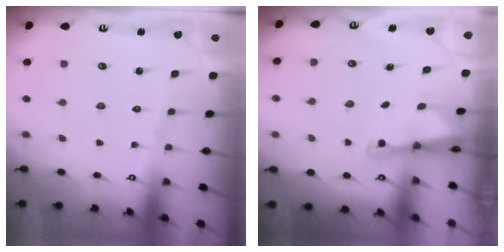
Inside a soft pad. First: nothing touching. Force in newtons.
{"total": 1.8, "press": 1.8, "slide": 0.3}